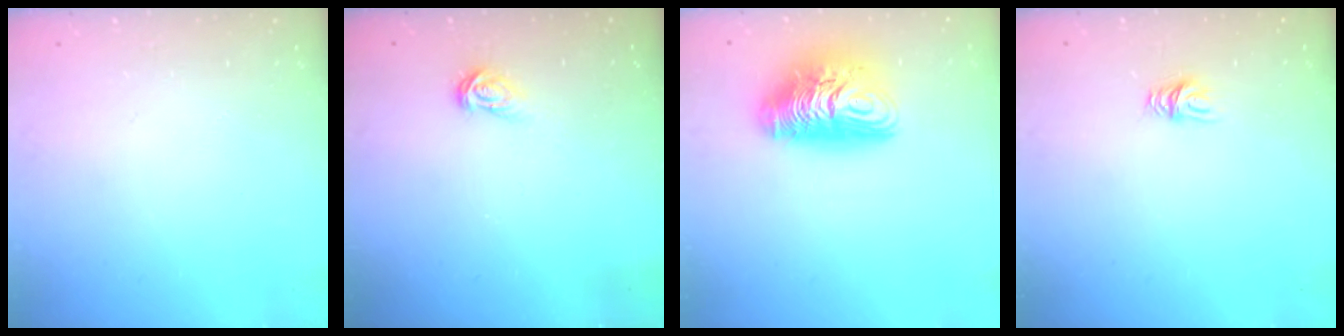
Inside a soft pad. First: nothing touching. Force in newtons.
{"total": 3.3, "press": 3.3, "slide": 0.1}
{"total": 13.9, "press": 13.9, "slide": 1.2}
{"total": 6.1, "press": 6.1, "slide": 0.3}